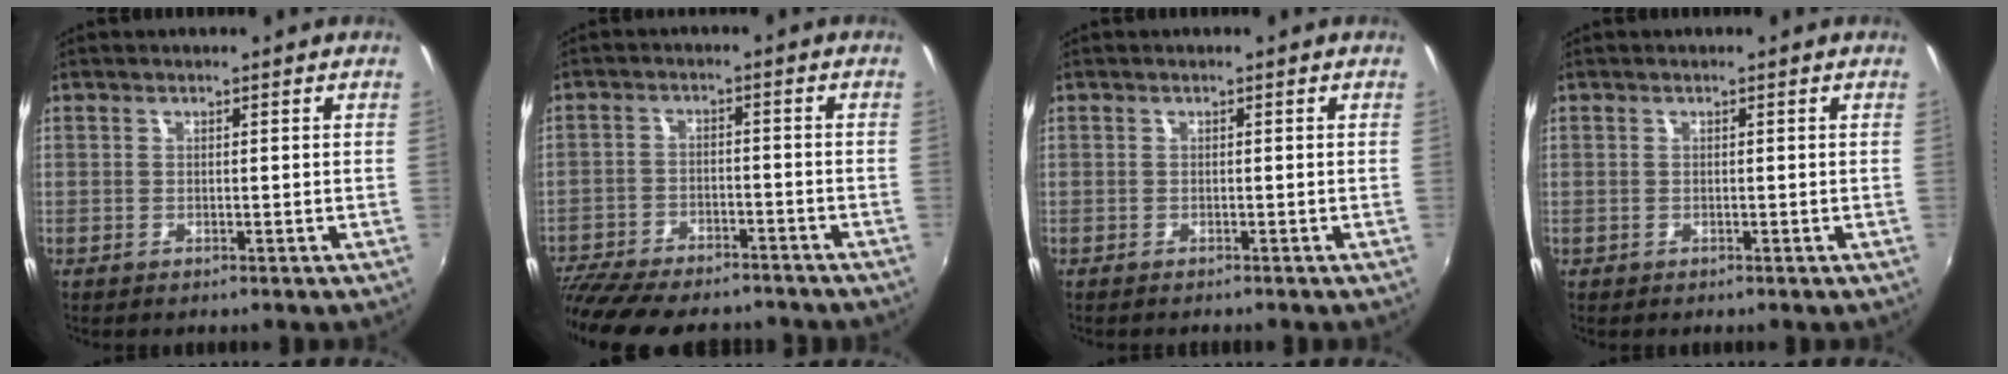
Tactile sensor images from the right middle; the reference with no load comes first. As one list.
[{"total": 18.0, "force": [-15.1, 5.8, 7.9], "torque": [-0.182, -0.031, -0.234]}, {"total": 0.6, "force": [-0.6, 0.0, 0.2], "torque": [-0.002, -0.004, -0.011]}, {"total": 0.0}]